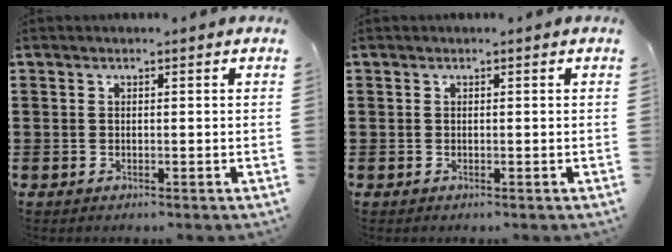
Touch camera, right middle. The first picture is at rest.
{"total": 0.0}